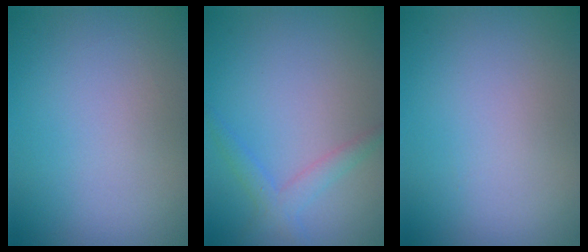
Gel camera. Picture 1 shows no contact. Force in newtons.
{"total": 2.0, "press": 2.0, "slide": 0.1}
{"total": 0.0}